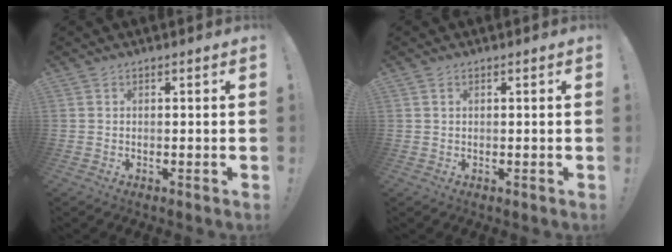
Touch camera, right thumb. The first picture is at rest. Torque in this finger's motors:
{"motor_torque": [0.29, 0.17, 0.03, 0.05, -0.03]}